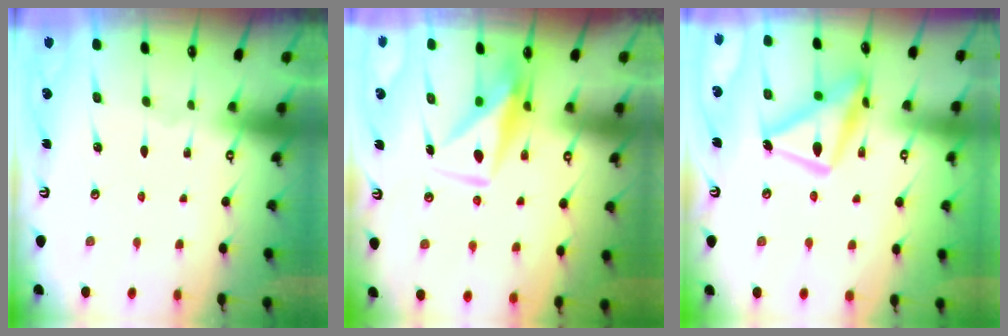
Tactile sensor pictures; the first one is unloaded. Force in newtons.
{"total": 9.2, "press": 9.2, "slide": 0.9}
{"total": 16.5, "press": 16.5, "slide": 1.3}